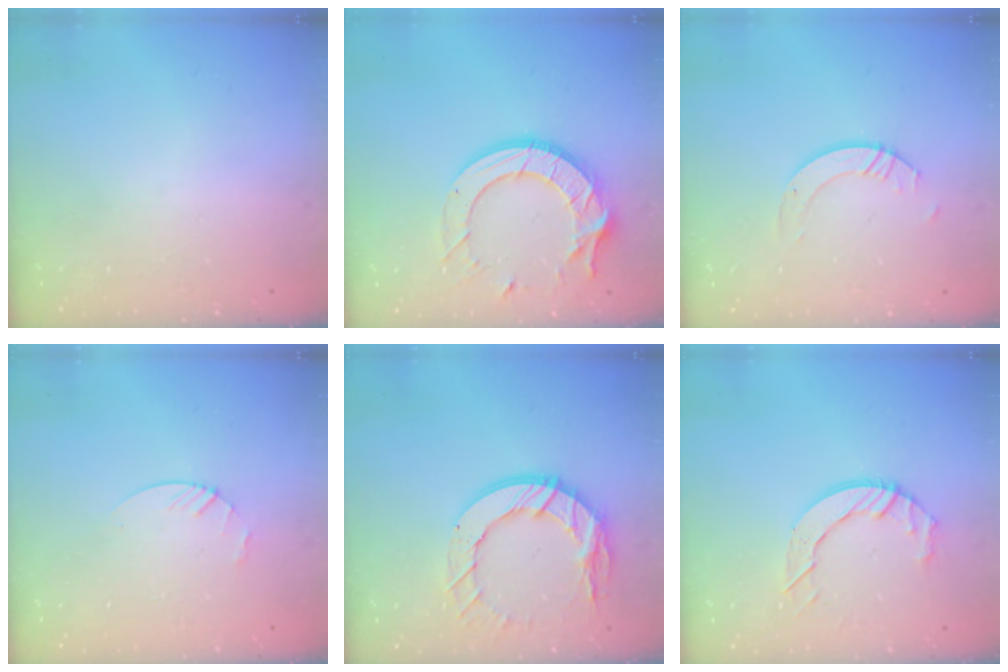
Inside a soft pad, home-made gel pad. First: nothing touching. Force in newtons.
{"total": 16.0, "press": 15.9, "slide": 1.4}
{"total": 3.9, "press": 3.9, "slide": 0.3}
{"total": 3.0, "press": 3.0, "slide": 0.3}
{"total": 14.3, "press": 14.2, "slide": 1.4}
{"total": 8.1, "press": 8.0, "slide": 0.4}